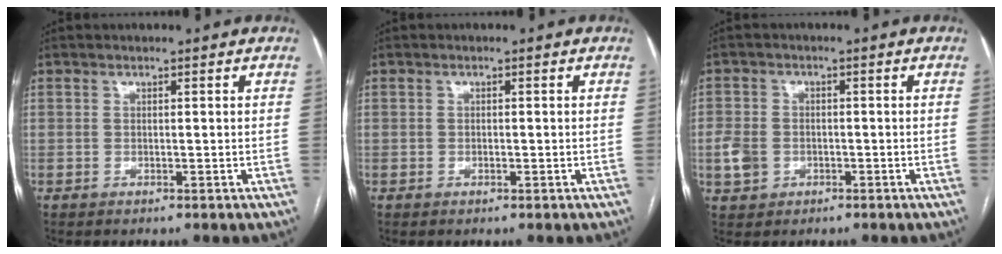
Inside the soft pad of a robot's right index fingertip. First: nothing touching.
{"total": 0.7, "force": [-0.3, 0.4, 0.5], "torque": [-0.008, 0.001, -0.005]}
{"total": 6.2, "force": [-1.9, 5.3, 2.6], "torque": [-0.072, 0.012, -0.022]}